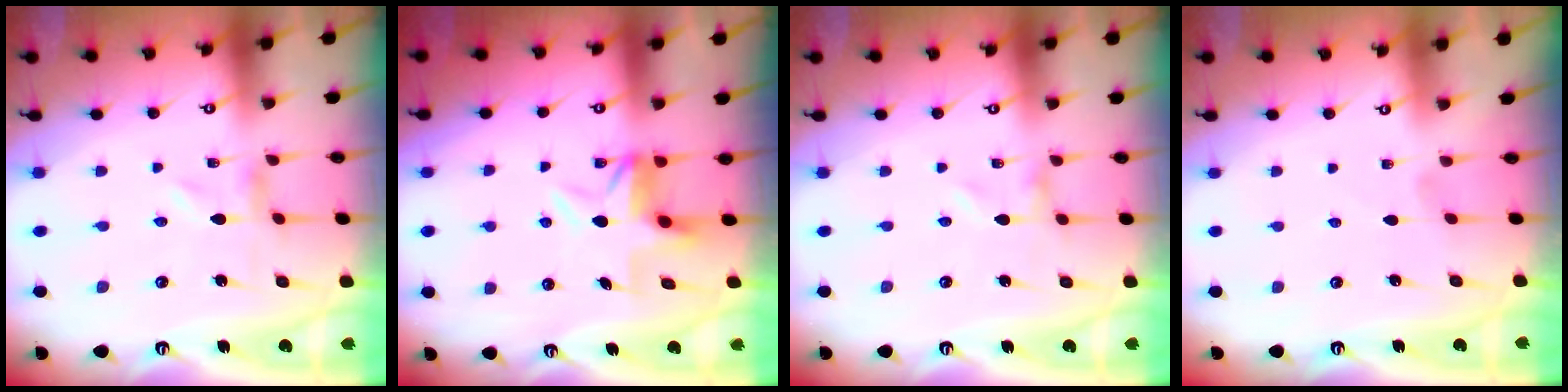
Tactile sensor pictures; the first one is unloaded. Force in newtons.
{"total": 4.8, "press": 4.8, "slide": 0.4}
{"total": 0.0}
{"total": 0.0}